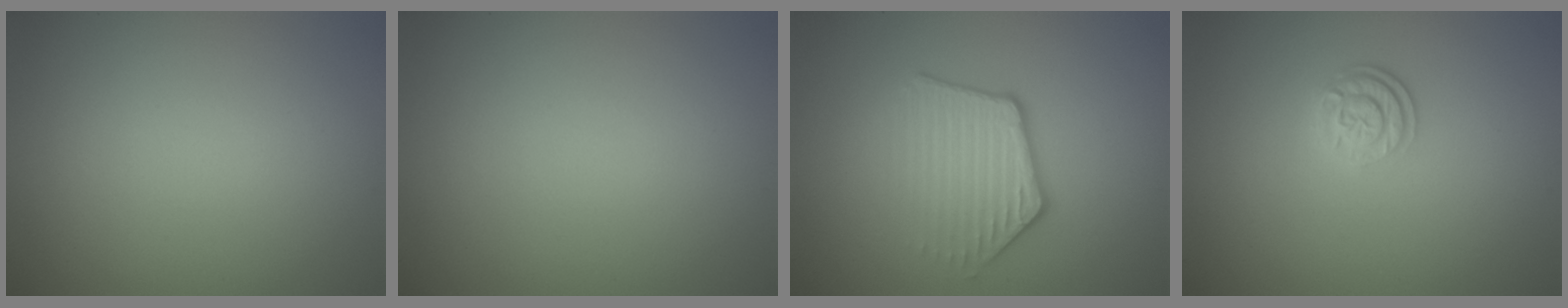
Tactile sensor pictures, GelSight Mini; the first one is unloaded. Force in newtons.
{"total": 0.0}
{"total": 3.9, "press": 2.9, "slide": 2.5}
{"total": 2.6, "press": 1.9, "slide": 1.7}